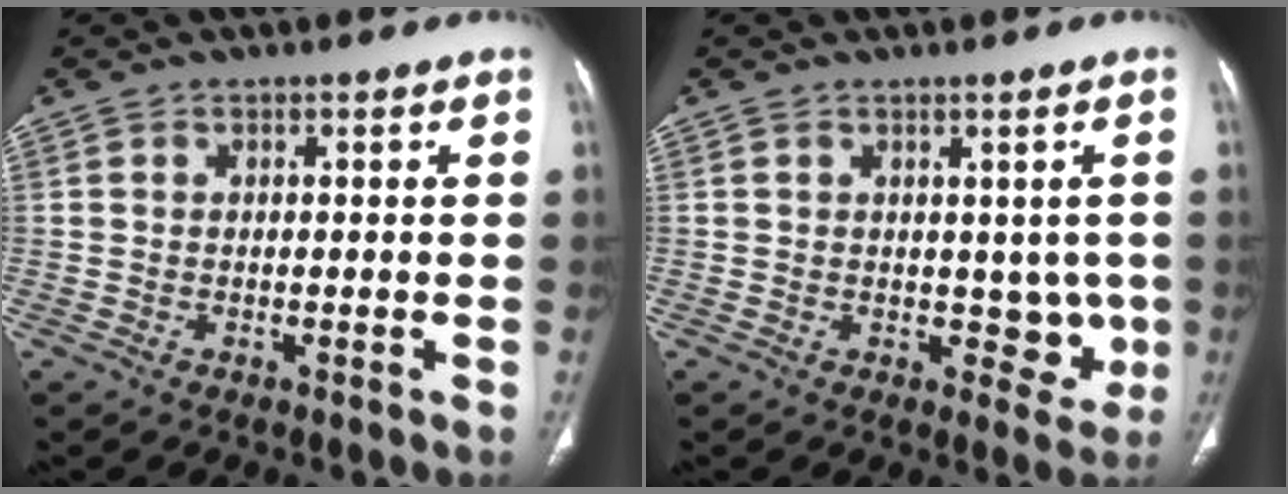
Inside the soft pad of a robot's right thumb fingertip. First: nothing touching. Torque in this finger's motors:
{"motor_torque": [-0.08, -0.29, -0.11, -0.50, 0.05]}